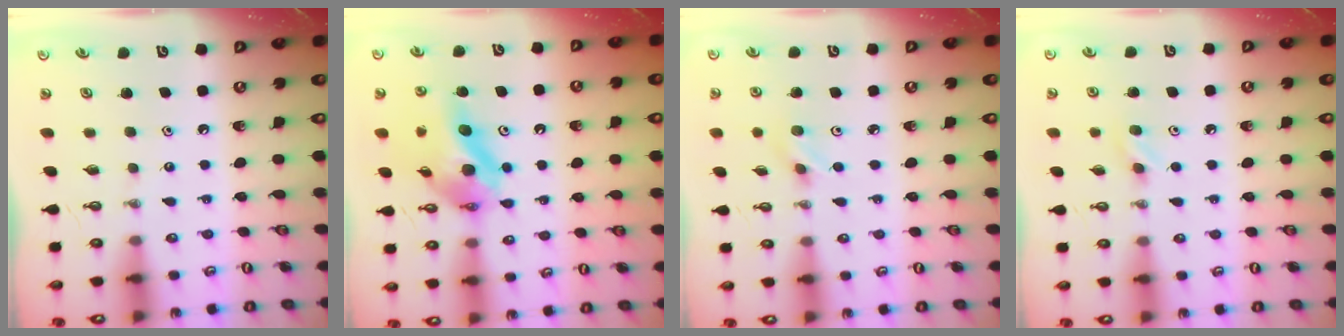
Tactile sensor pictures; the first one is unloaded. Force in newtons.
{"total": 13.3, "press": 13.2, "slide": 1.5}
{"total": 3.9, "press": 3.7, "slide": 1.3}
{"total": 4.6, "press": 4.3, "slide": 1.6}